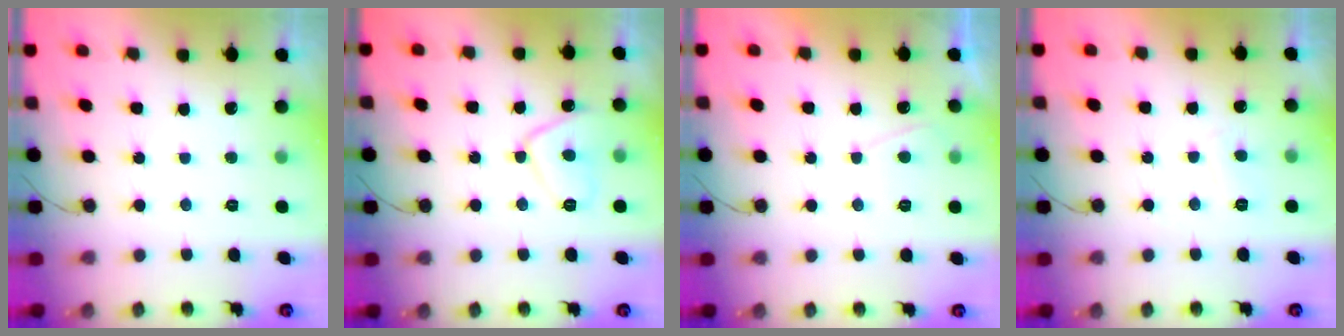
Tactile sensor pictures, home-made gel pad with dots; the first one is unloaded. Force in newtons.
{"total": 9.1, "press": 9.0, "slide": 0.6}
{"total": 2.3, "press": 2.2, "slide": 0.7}
{"total": 2.3, "press": 2.1, "slide": 0.7}